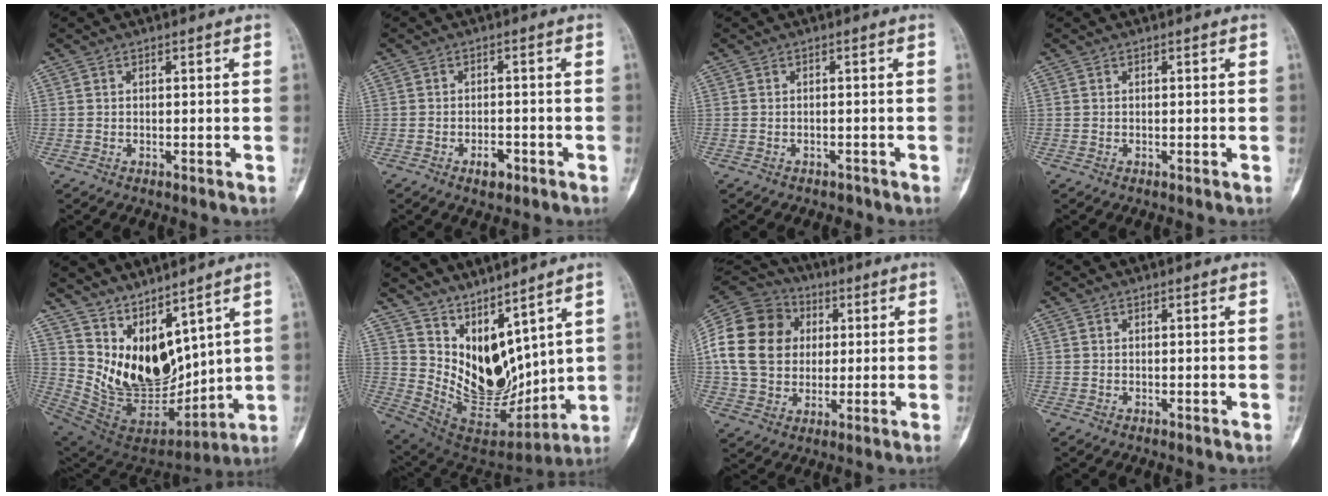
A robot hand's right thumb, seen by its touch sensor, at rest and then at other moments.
{"total": 3.0, "force": [-1.7, 1.6, 1.9], "torque": [-0.023, 0.010, -0.023]}
{"total": 2.1, "force": [-1.8, 1.1, 0.2], "torque": [-0.008, 0.013, -0.022]}
{"total": 0.0}
{"total": 16.5, "force": [9.6, 7.8, 11.0], "torque": [-0.146, -0.073, 0.215]}
{"total": 15.2, "force": [9.3, 6.8, 9.9], "torque": [-0.125, -0.071, 0.206]}
{"total": 19.4, "force": [2.4, 16.2, 10.4], "torque": [-0.191, 0.029, 0.049]}
{"total": 0.0}